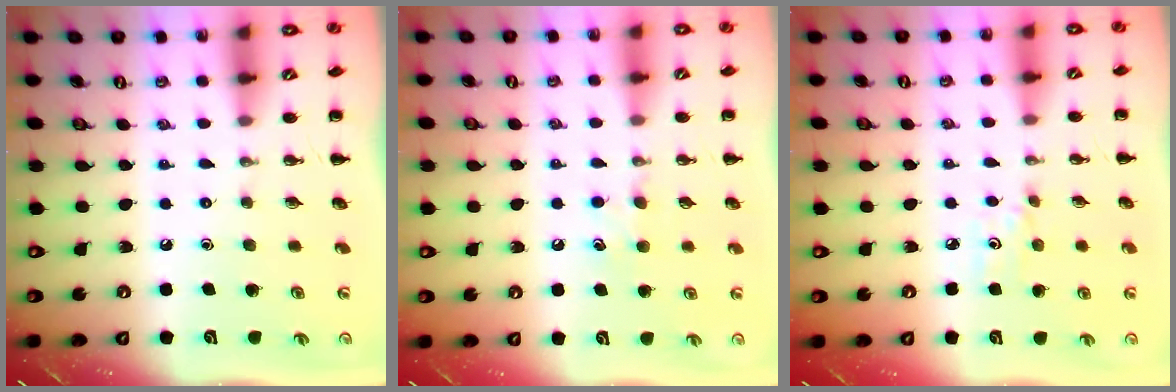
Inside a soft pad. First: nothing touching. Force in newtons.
{"total": 5.5, "press": 5.2, "slide": 1.7}
{"total": 4.0, "press": 3.7, "slide": 1.6}